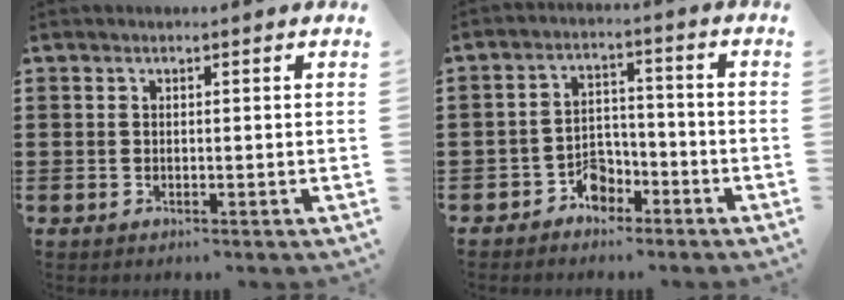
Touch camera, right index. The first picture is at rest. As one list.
[{"total": 4.5, "force": [-3.2, 2.6, 1.6], "torque": [-0.031, 0.012, -0.062]}]